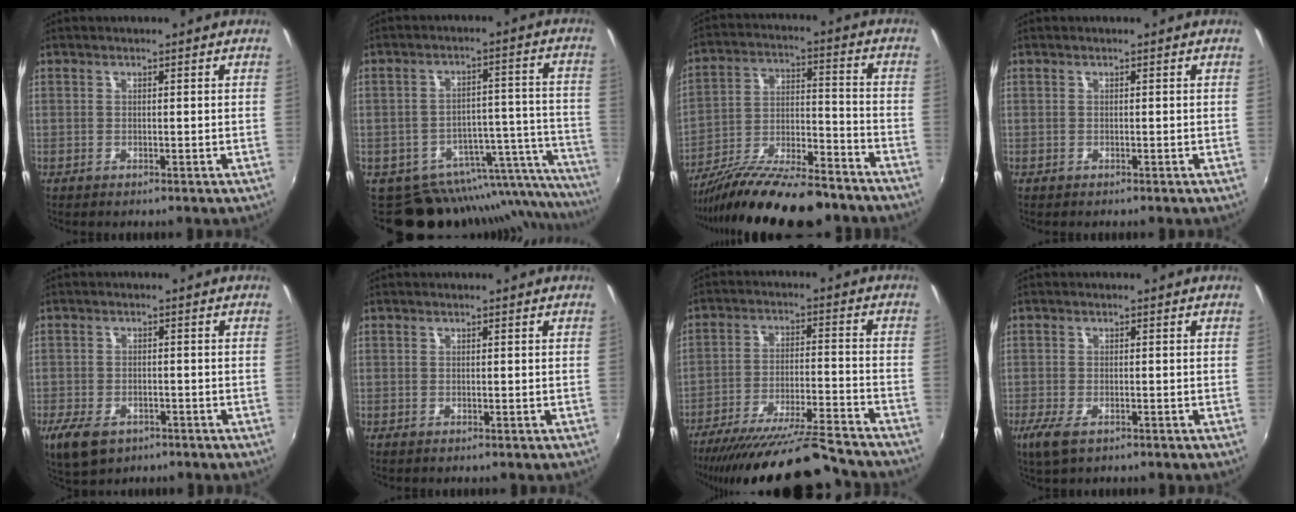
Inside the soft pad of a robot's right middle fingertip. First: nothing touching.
{"total": 20.3, "force": [-17.0, 7.8, 7.9], "torque": [-0.074, 0.021, -0.222]}
{"total": 19.9, "force": [-15.9, 4.8, 10.9], "torque": [-0.197, -0.021, -0.252]}
{"total": 0.0}
{"total": 7.9, "force": [-4.7, 4.5, 4.5], "torque": [-0.108, -0.022, -0.082]}
{"total": 0.0}
{"total": 22.5, "force": [-20.2, 2.2, 9.7], "torque": [-0.179, -0.040, -0.303]}
{"total": 4.5, "force": [-2.6, 1.9, 3.1], "torque": [-0.073, -0.014, -0.048]}